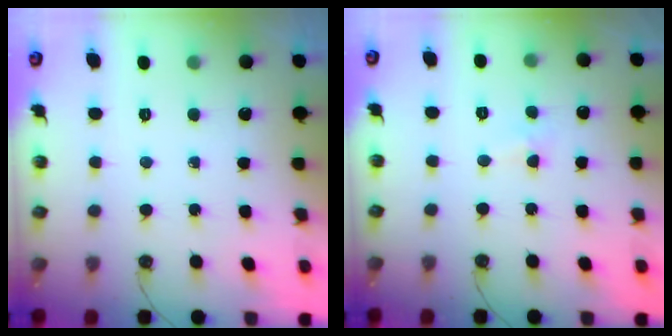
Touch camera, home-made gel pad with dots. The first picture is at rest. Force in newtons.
{"total": 2.1, "press": 2.0, "slide": 0.3}